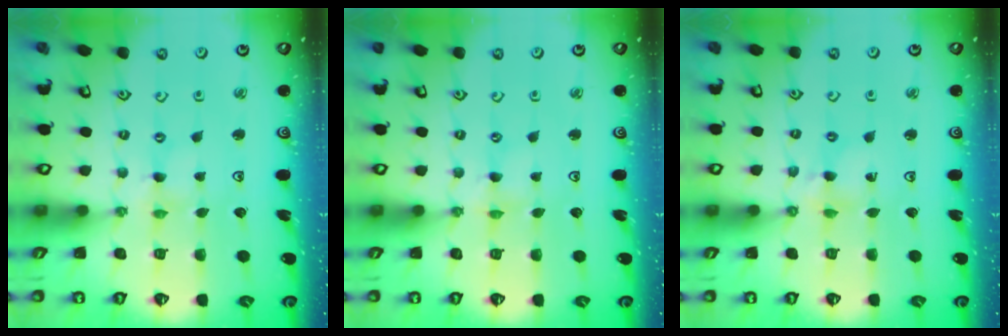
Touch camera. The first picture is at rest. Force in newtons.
{"total": 0.0}
{"total": 3.3, "press": 3.3, "slide": 0.4}